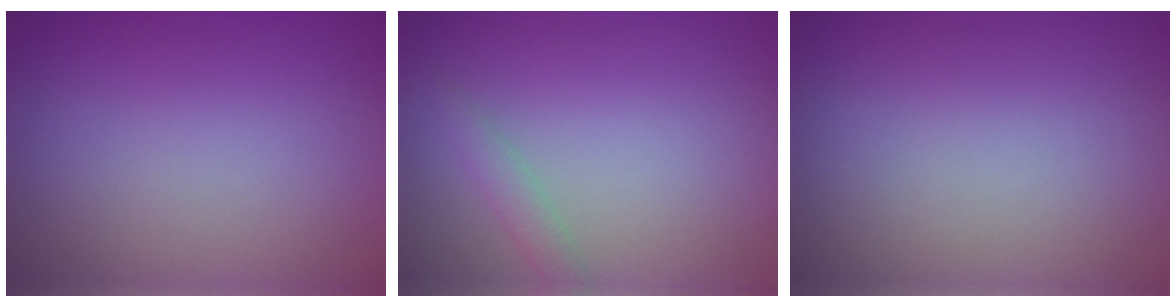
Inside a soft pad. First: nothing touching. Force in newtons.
{"total": 1.3, "press": 1.3, "slide": 0.1}
{"total": 0.0}